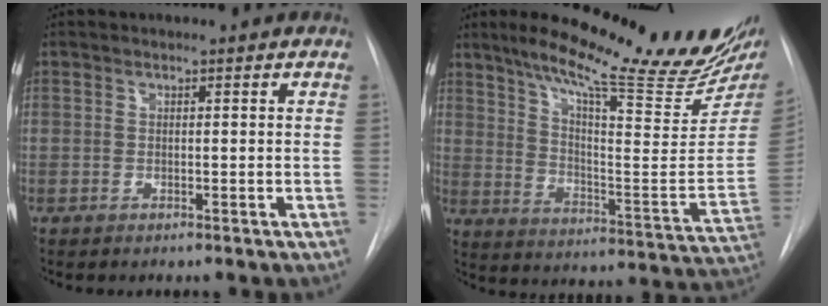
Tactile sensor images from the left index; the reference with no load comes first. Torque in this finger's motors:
{"motor_torque": [0.83, -1.09, 0.16, 0.05]}